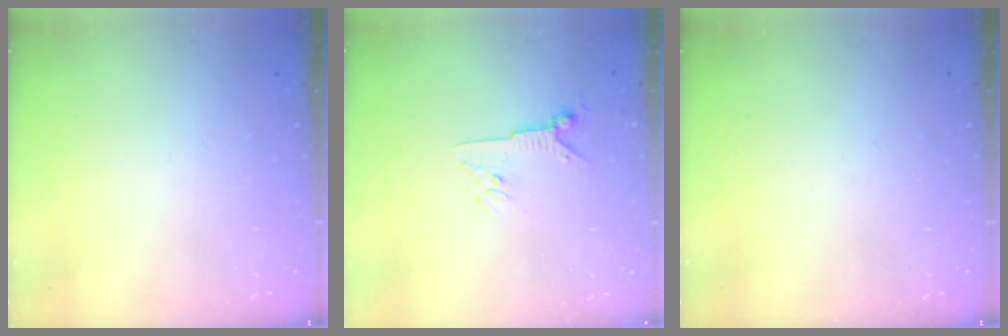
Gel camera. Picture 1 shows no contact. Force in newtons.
{"total": 5.6, "press": 5.6, "slide": 0.8}
{"total": 0.0}